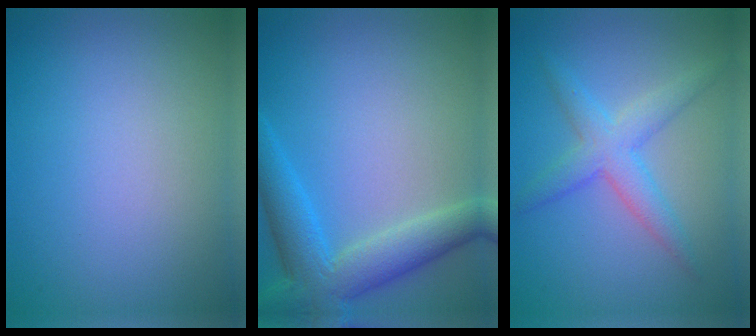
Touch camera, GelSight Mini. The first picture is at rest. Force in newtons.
{"total": 6.2, "press": 6.2, "slide": 0.2}
{"total": 3.5, "press": 3.5, "slide": 0.1}